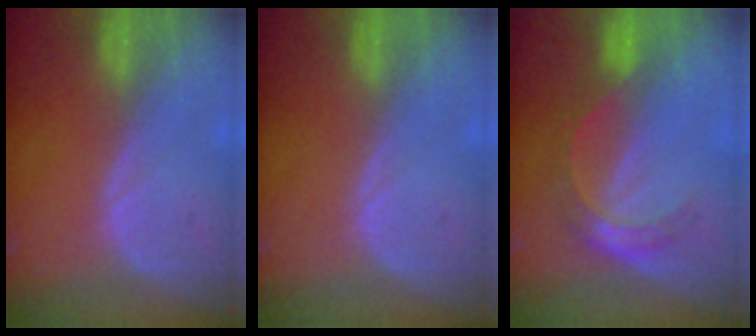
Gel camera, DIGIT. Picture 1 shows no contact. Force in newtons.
{"total": 0.0}
{"total": 5.4, "press": 4.7, "slide": 2.6}